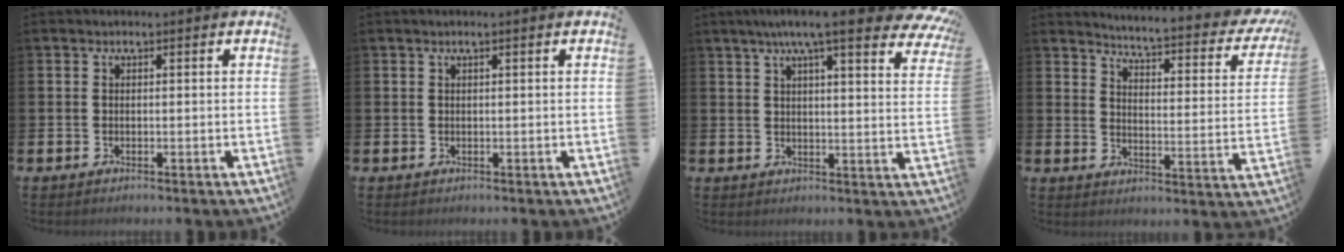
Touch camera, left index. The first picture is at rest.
{"total": 0.6, "force": [0.3, -0.1, 0.5], "torque": [-0.014, 0.003, 0.006]}
{"total": 8.7, "force": [7.2, 1.3, 4.8], "torque": [-0.097, -0.026, 0.123]}
{"total": 4.2, "force": [3.9, 0.3, 1.5], "torque": [-0.035, -0.045, 0.053]}